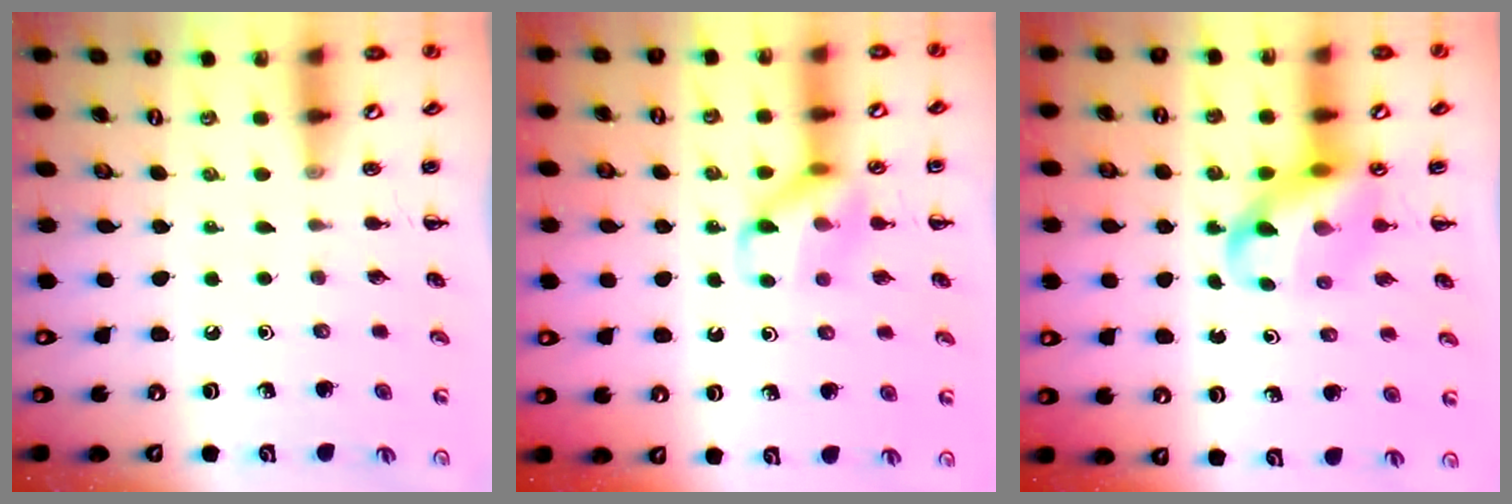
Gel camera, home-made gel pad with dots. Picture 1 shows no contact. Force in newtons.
{"total": 11.5, "press": 11.4, "slide": 1.6}
{"total": 11.1, "press": 10.7, "slide": 2.9}